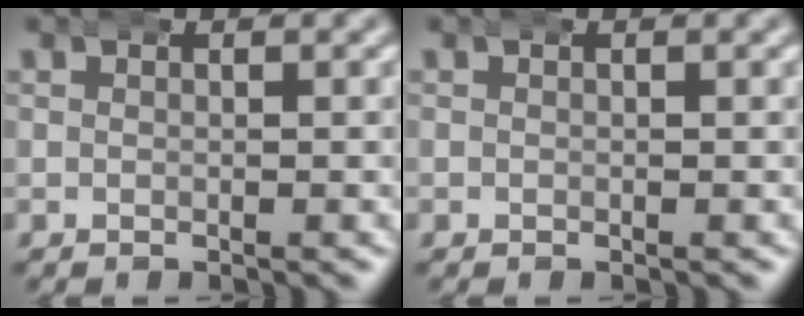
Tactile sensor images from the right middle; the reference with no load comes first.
{"total": 0.0}